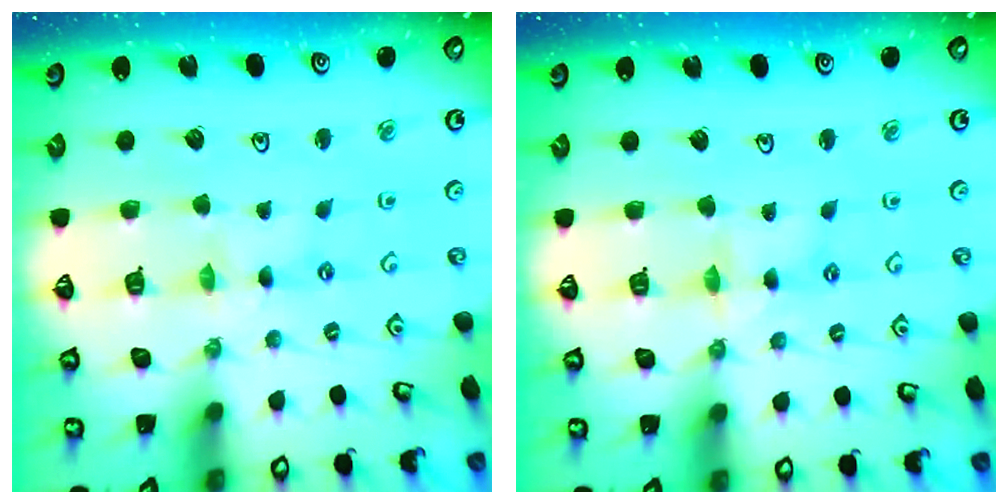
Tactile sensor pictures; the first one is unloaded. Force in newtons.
{"total": 3.8, "press": 3.8, "slide": 0.3}